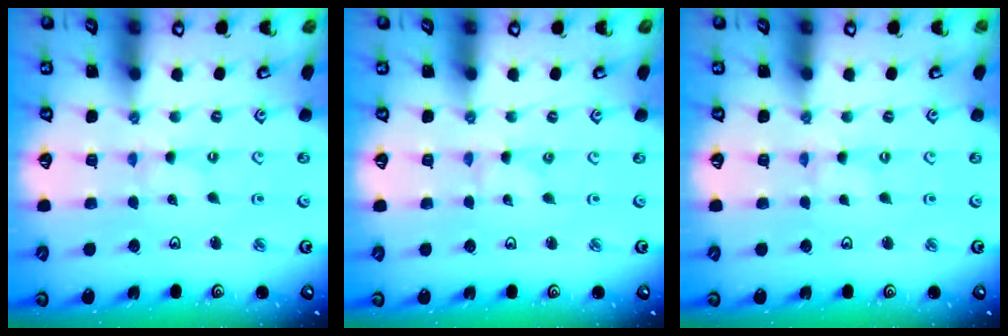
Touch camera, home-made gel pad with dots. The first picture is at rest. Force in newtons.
{"total": 0.0}
{"total": 0.0}